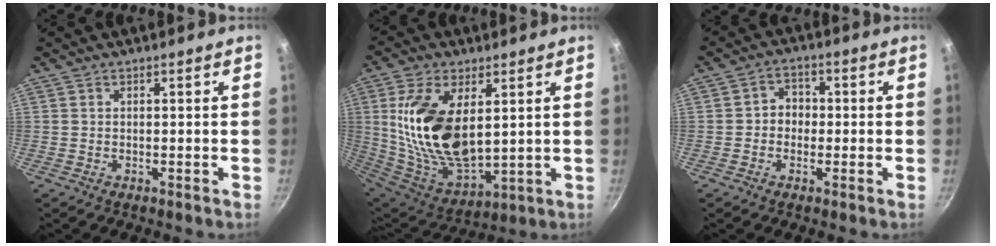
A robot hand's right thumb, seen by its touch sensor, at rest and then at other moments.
{"total": 19.5, "force": [4.3, 10.5, 15.8], "torque": [-0.293, -0.032, 0.096]}
{"total": 4.2, "force": [-0.5, 3.7, 2.0], "torque": [-0.003, 0.013, -0.016]}